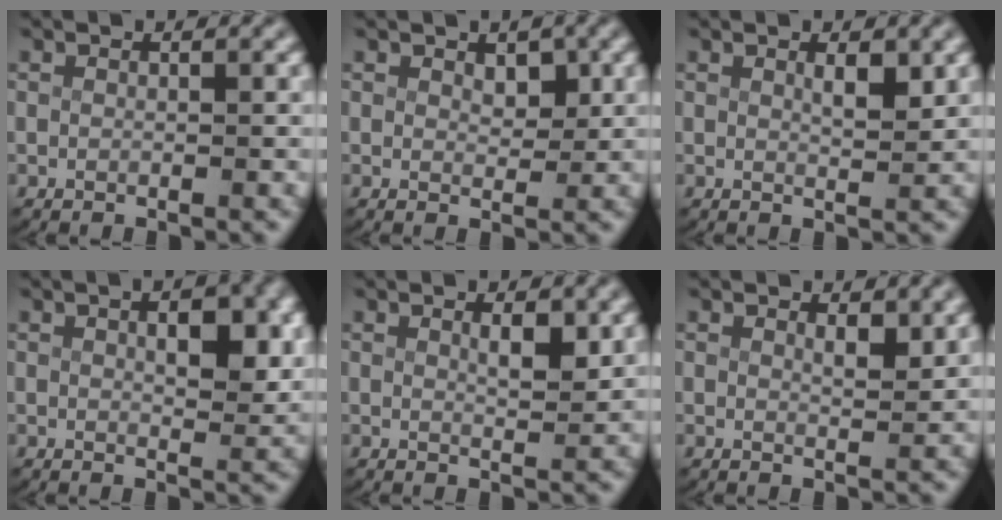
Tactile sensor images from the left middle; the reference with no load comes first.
{"total": 1.4, "force": [0.9, 0.7, 0.9], "torque": [-0.009, -0.015, 0.022]}
{"total": 1.8, "force": [0.9, 0.2, 1.6], "torque": [-0.023, -0.013, 0.020]}
{"total": 3.4, "force": [1.0, 1.2, 3.1], "torque": [-0.042, -0.008, 0.017]}
{"total": 2.1, "force": [0.9, 0.3, 1.8], "torque": [-0.028, -0.013, 0.021]}
{"total": 1.5, "force": [1.2, 0.1, 0.9], "torque": [-0.010, -0.016, 0.024]}